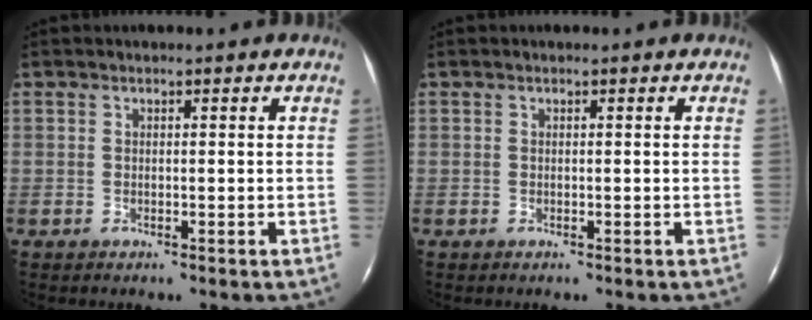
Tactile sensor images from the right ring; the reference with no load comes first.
{"total": 0.0}